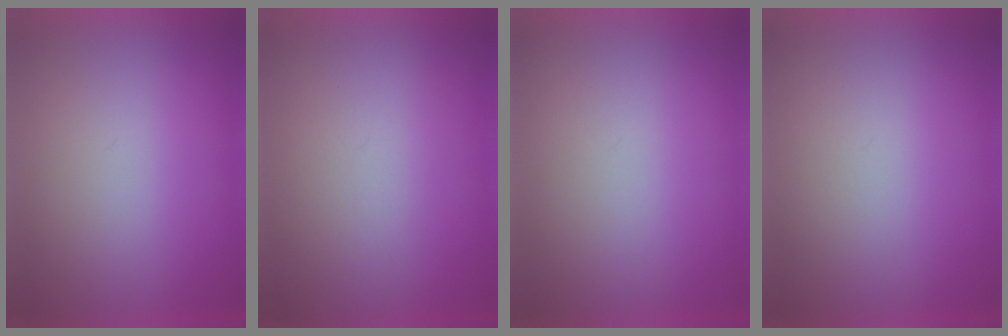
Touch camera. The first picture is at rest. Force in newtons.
{"total": 3.8}
{"total": 1.1}
{"total": 1.1}